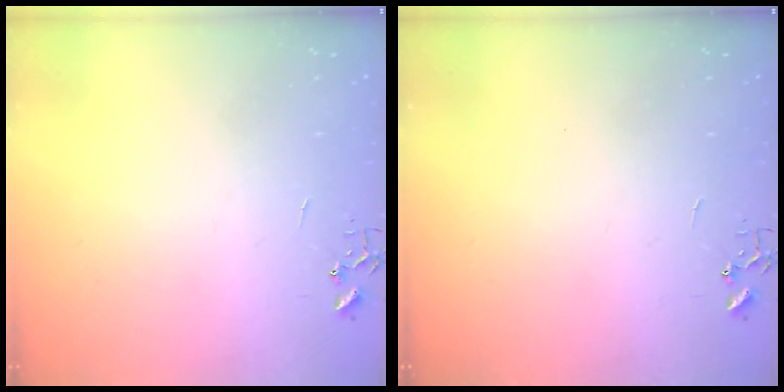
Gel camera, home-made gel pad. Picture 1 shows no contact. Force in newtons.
{"total": 0.0}